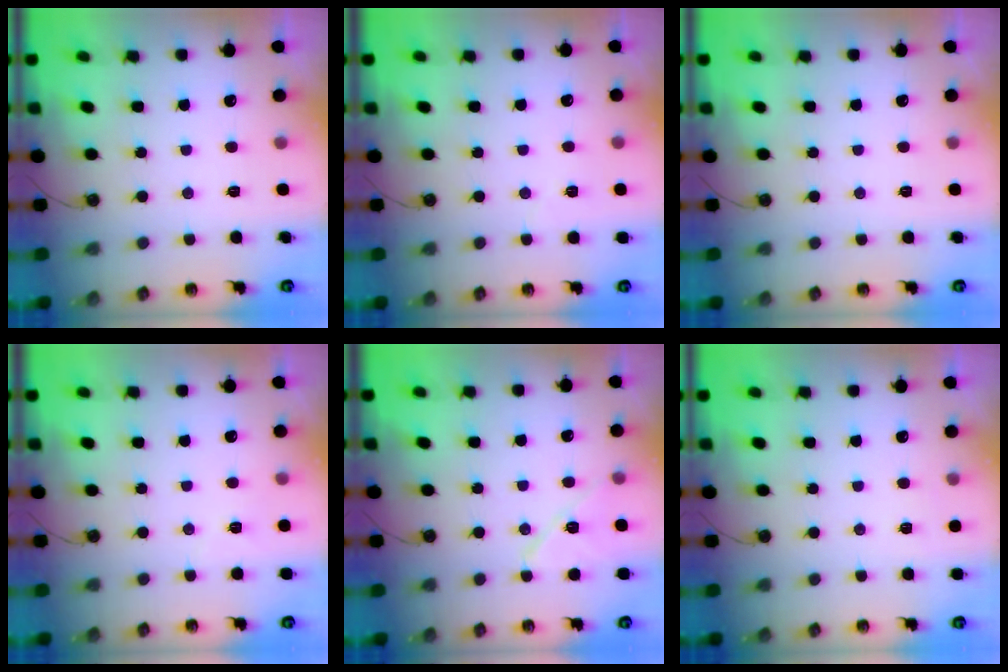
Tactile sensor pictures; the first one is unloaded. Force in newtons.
{"total": 2.6, "press": 2.2, "slide": 1.5}
{"total": 0.0}
{"total": 4.0, "press": 3.1, "slide": 2.6}
{"total": 10.2, "press": 10.2, "slide": 0.9}
{"total": 3.5, "press": 3.5, "slide": 0.7}